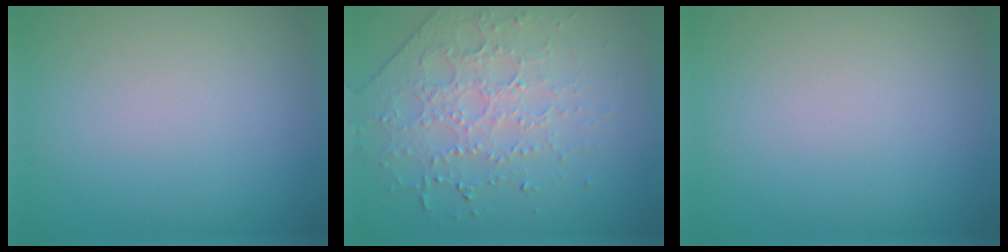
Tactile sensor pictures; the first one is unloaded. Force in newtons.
{"total": 3.8, "press": 3.3, "slide": 1.8}
{"total": 0.0}